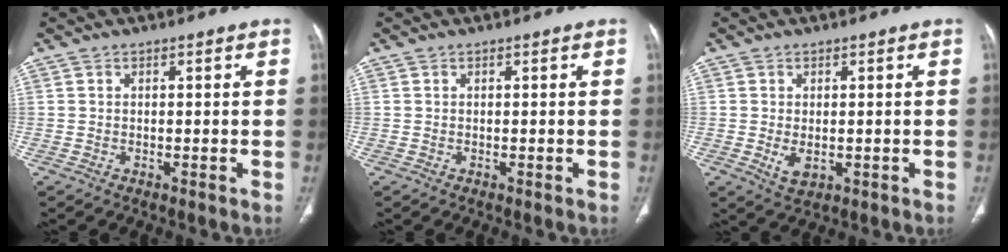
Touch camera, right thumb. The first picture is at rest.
{"total": 0.0}
{"total": 3.1, "force": [-0.4, 1.9, 2.4], "torque": [-0.040, -0.005, 0.003]}